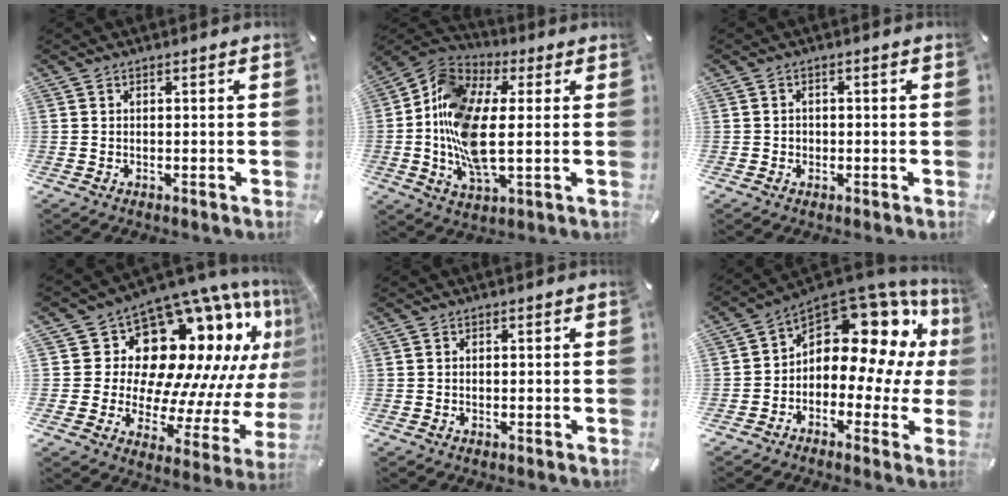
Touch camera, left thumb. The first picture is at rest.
{"total": 15.0, "force": [-1.1, 8.1, 12.6], "torque": [-0.288, -0.007, -0.023]}
{"total": 1.3, "force": [-0.2, 1.3, 0.1], "torque": [-0.004, 0.005, -0.008]}
{"total": 19.2, "force": [10.5, 11.8, 10.9], "torque": [-0.156, -0.123, 0.197]}
{"total": 0.0}
{"total": 13.9, "force": [5.5, 8.9, 9.1], "torque": [-0.140, -0.054, 0.086]}